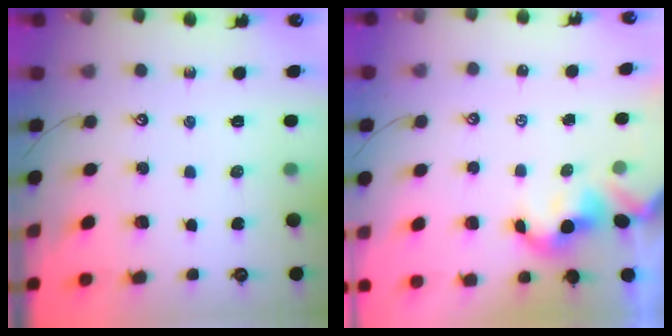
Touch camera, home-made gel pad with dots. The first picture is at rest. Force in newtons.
{"total": 1.5, "press": 1.5, "slide": 0.3}